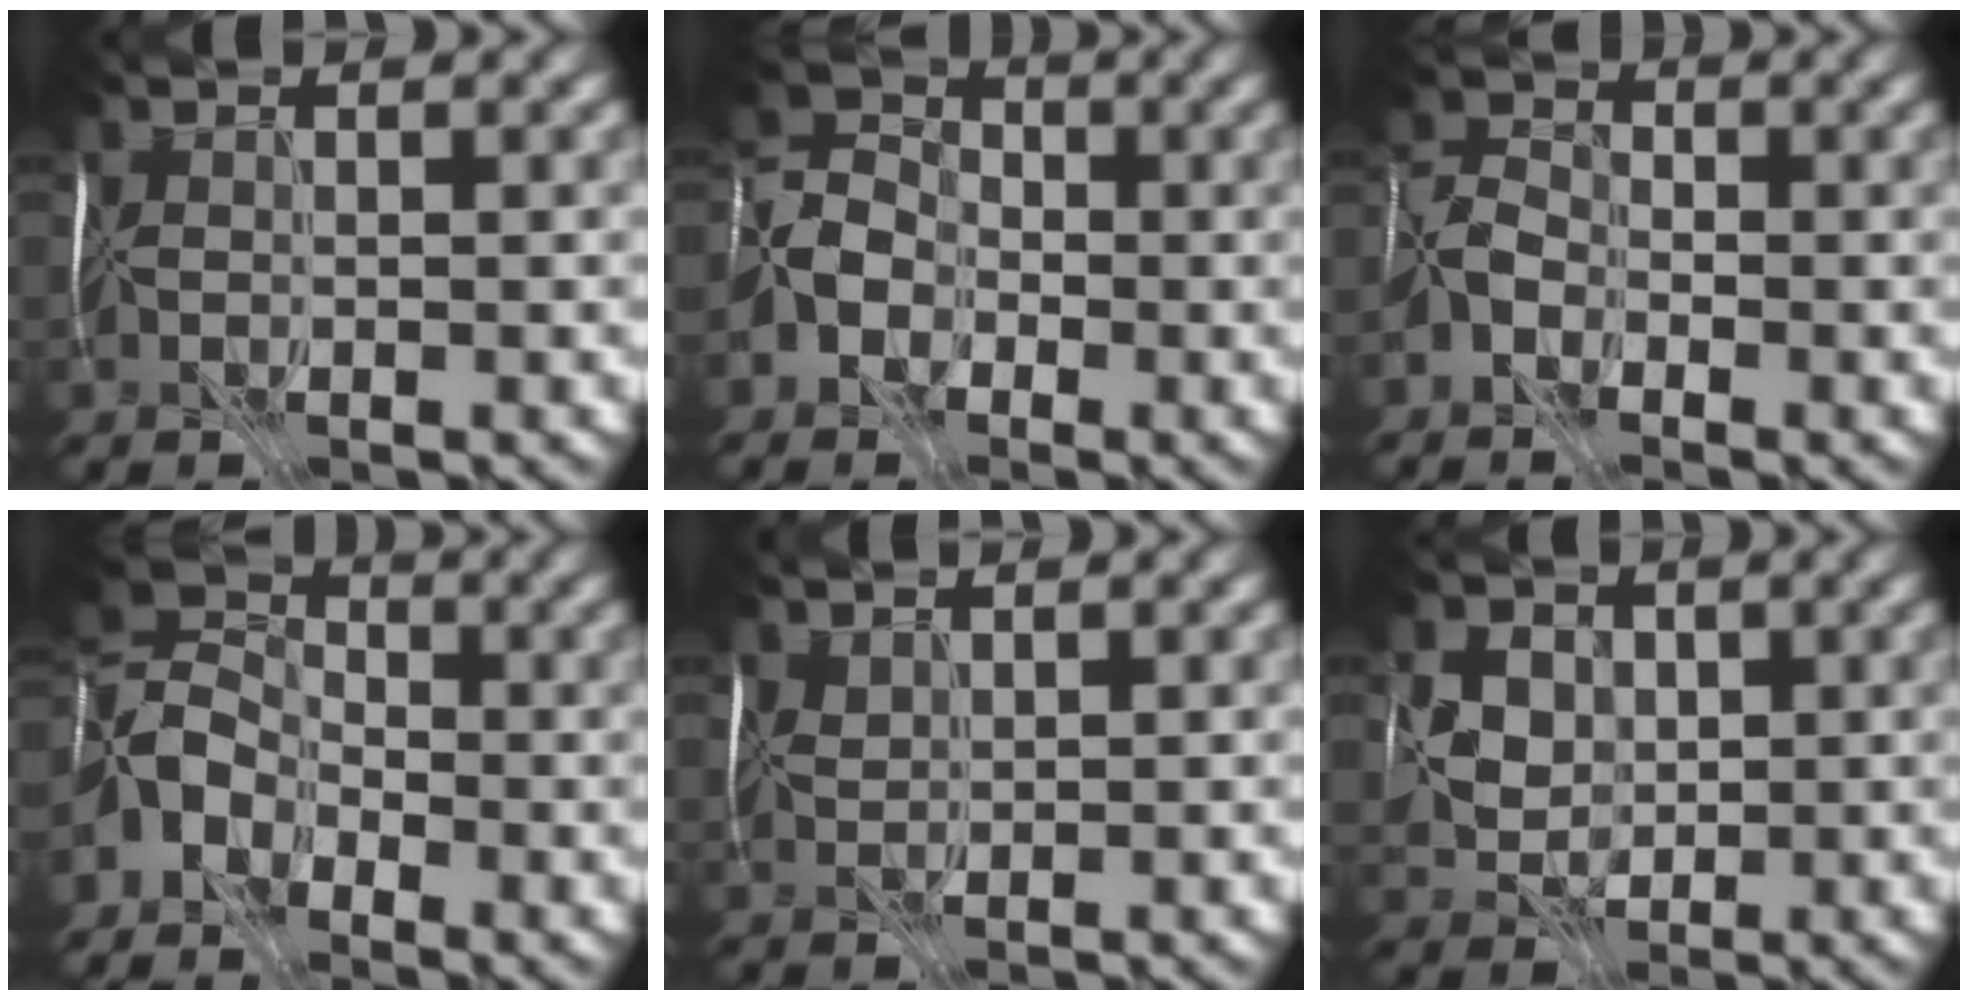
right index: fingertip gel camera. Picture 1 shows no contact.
{"total": 3.2, "force": [-1.6, 2.5, 1.0], "torque": [-0.016, 0.014, -0.042]}
{"total": 1.5, "force": [-1.4, 0.4, -0.2], "torque": [0.005, 0.011, -0.033]}
{"total": 3.6, "force": [-2.5, 2.3, 1.3], "torque": [-0.025, 0.012, -0.065]}
{"total": 1.5, "force": [1.4, -0.2, -0.3], "torque": [0.001, 0.005, 0.036]}
{"total": 3.5, "force": [1.5, 2.9, 1.3], "torque": [-0.012, 0.016, 0.028]}